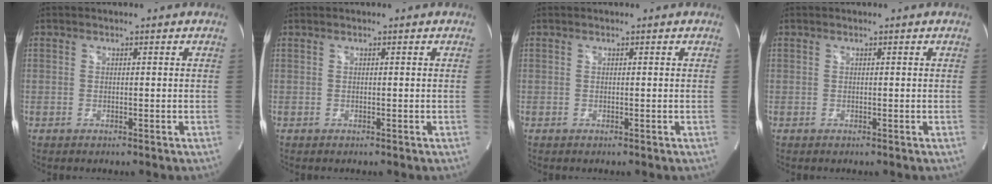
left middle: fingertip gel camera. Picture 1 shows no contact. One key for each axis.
{"total": 0.0}
{"total": 0.0}
{"total": 0.0}